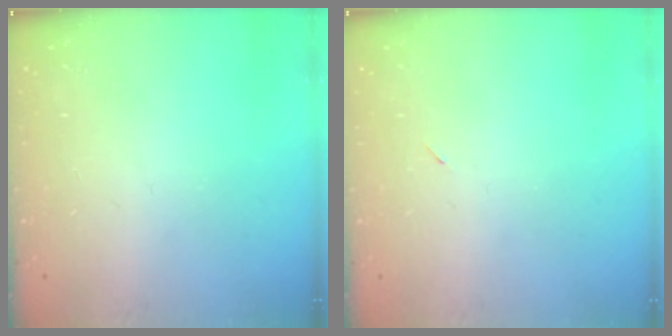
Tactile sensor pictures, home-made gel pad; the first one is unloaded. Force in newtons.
{"total": 2.3, "press": 1.9, "slide": 1.2}